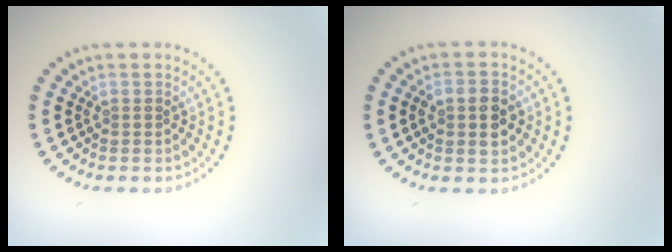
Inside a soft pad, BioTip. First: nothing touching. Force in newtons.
{"total": 3.6, "press": 3.6, "slide": 0.2}